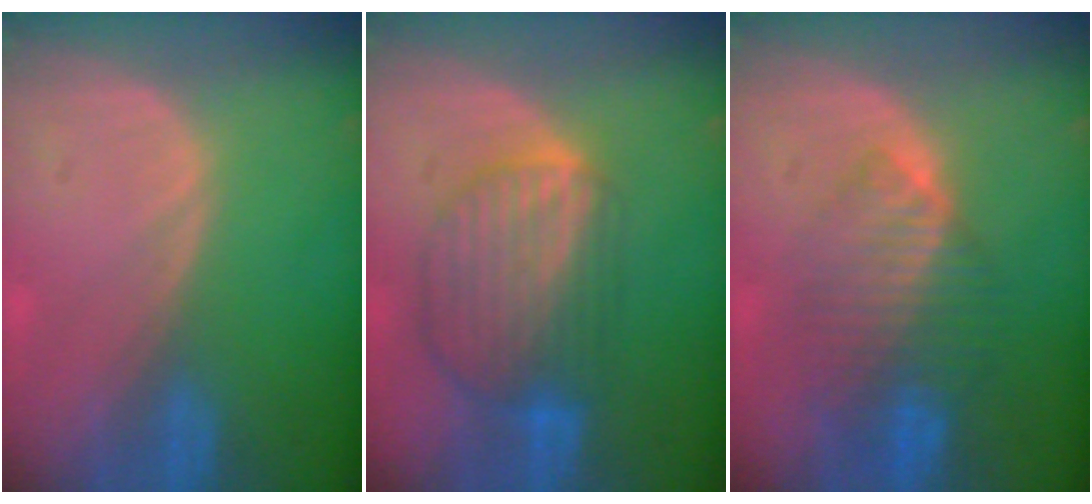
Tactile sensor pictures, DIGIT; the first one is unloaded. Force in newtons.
{"total": 8.7, "press": 7.6, "slide": 4.1}
{"total": 8.0, "press": 7.2, "slide": 3.3}